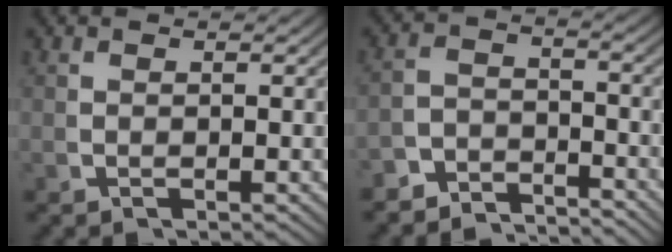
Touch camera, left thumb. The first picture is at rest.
{"total": 4.9, "force": [-4.6, 1.5, 0.9], "torque": [0.002, -0.019, -0.081]}